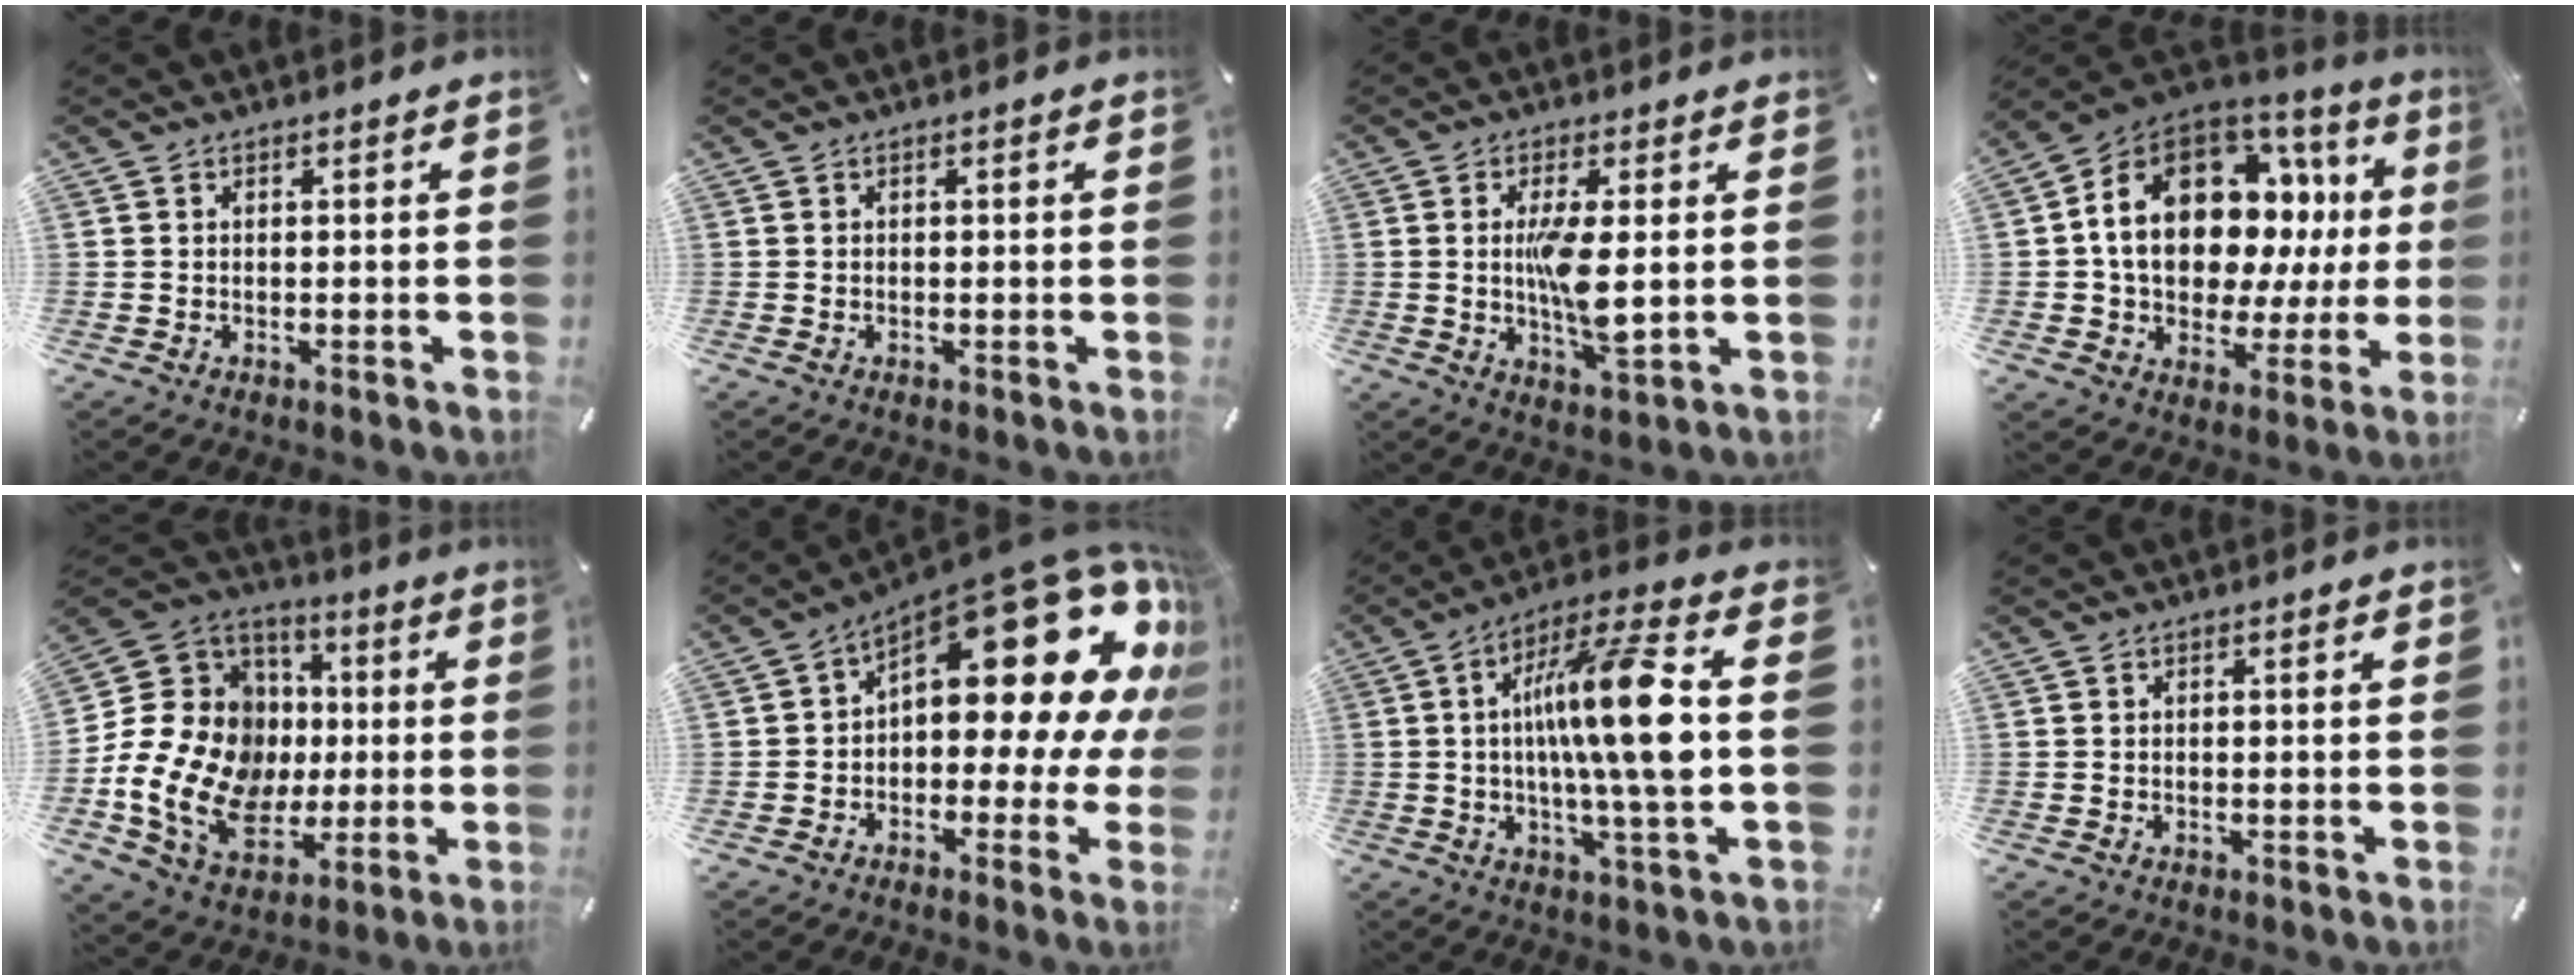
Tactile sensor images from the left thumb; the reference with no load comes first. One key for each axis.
{"total": 0.7, "fx": 0.0, "fy": 0.2, "fz": 0.6, "tx": -0.013, "ty": -0.002, "tz": 0.001}
{"total": 8.9, "fx": 0.9, "fy": 2.7, "fz": 8.5, "tx": -0.171, "ty": -0.021, "tz": 0.010}
{"total": 17.6, "fx": 4.5, "fy": 11.9, "fz": 12.1, "tx": -0.210, "ty": -0.039, "tz": 0.076}
{"total": 20.4, "fx": -3.0, "fy": 17.2, "fz": 10.5, "tx": -0.217, "ty": 0.005, "tz": -0.032}
{"total": 22.8, "fx": 10.3, "fy": 10.0, "fz": 17.8, "tx": -0.224, "ty": -0.092, "tz": 0.173}
{"total": 17.4, "fx": 1.2, "fy": 2.5, "fz": 17.2, "tx": -0.305, "ty": -0.012, "tz": 0.005}
{"total": 0.7, "fx": 0.2, "fy": 0.1, "fz": 0.7, "tx": -0.015, "ty": -0.001, "tz": 0.004}